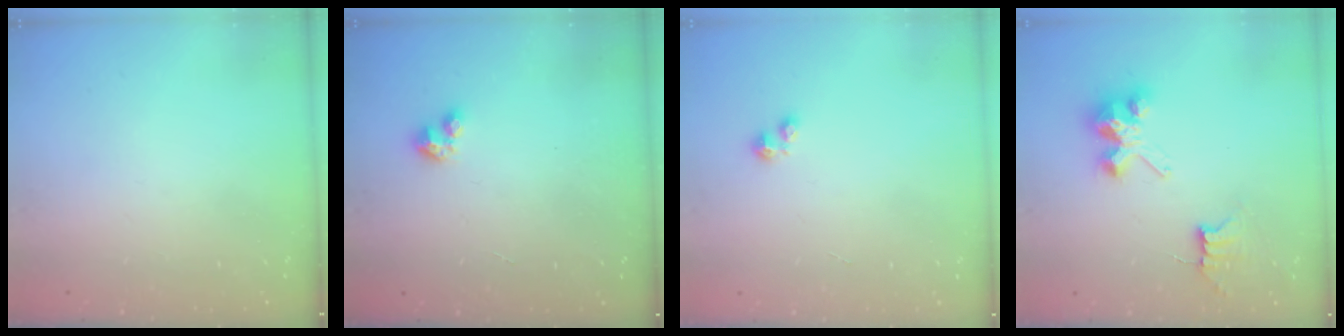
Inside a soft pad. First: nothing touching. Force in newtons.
{"total": 1.8, "press": 1.7, "slide": 0.3}
{"total": 1.9, "press": 1.9, "slide": 0.2}
{"total": 7.5, "press": 7.5, "slide": 0.5}